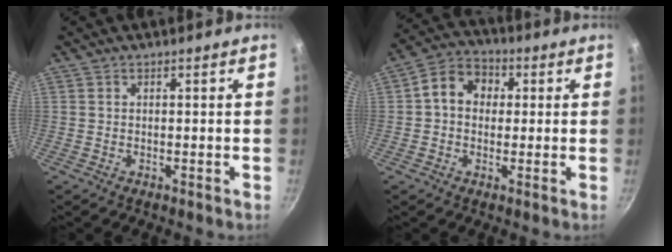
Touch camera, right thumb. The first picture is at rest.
{"total": 8.5, "force": [1.1, 6.9, 4.9], "torque": [-0.052, 0.020, -0.001]}